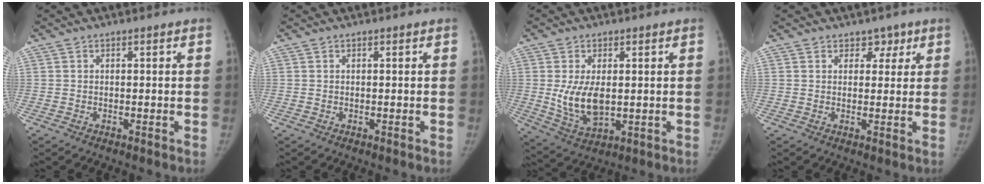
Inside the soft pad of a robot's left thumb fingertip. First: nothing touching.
{"total": 0.0}
{"total": 9.0, "force": [0.4, 5.0, 7.5], "torque": [-0.134, -0.016, 0.022]}
{"total": 3.0, "force": [1.8, 2.2, 0.7], "torque": [0.018, -0.008, 0.021]}